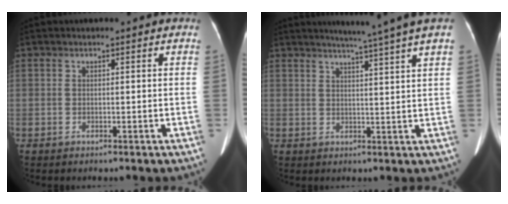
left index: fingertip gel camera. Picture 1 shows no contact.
{"total": 7.9, "force": [6.3, -1.3, 4.7], "torque": [-0.070, 0.006, 0.073]}